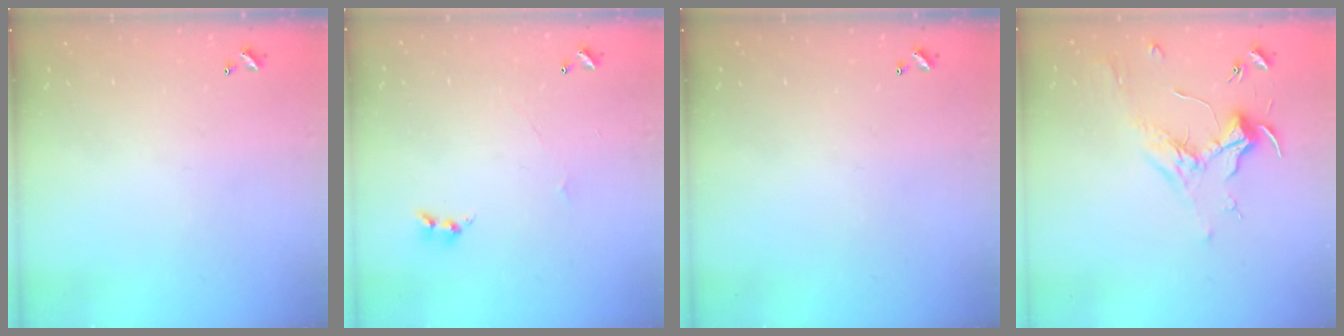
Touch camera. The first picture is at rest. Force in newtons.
{"total": 2.1, "press": 2.0, "slide": 0.5}
{"total": 0.0}
{"total": 1.7, "press": 1.5, "slide": 0.8}